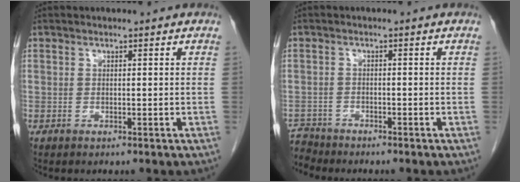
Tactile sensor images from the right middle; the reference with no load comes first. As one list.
[{"total": 3.3, "force": [-3.1, 0.4, -0.9], "torque": [0.018, -0.009, -0.058]}]